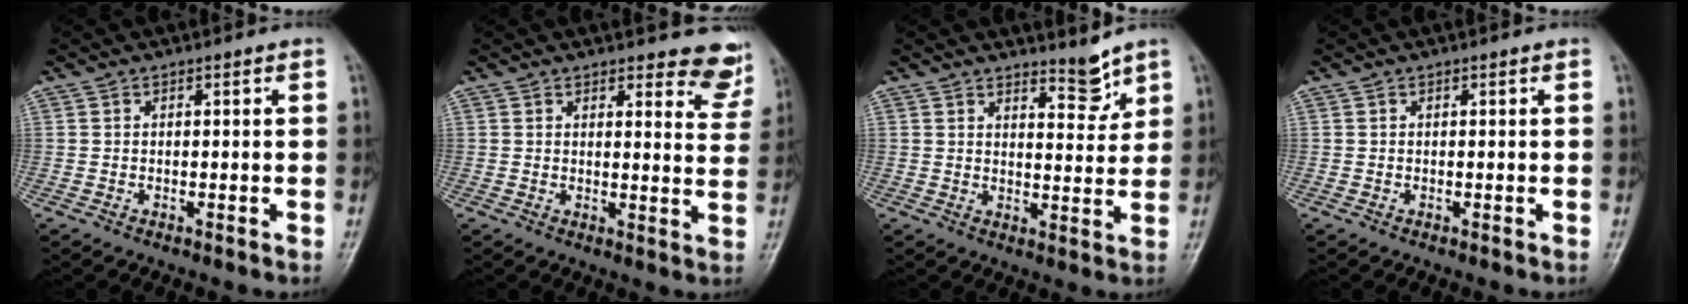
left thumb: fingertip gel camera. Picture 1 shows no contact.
{"total": 7.8, "force": [6.8, 2.5, 2.9], "torque": [0.004, -0.046, 0.058]}
{"total": 4.1, "force": [3.7, 1.0, 1.5], "torque": [-0.010, -0.039, 0.061]}
{"total": 0.0}